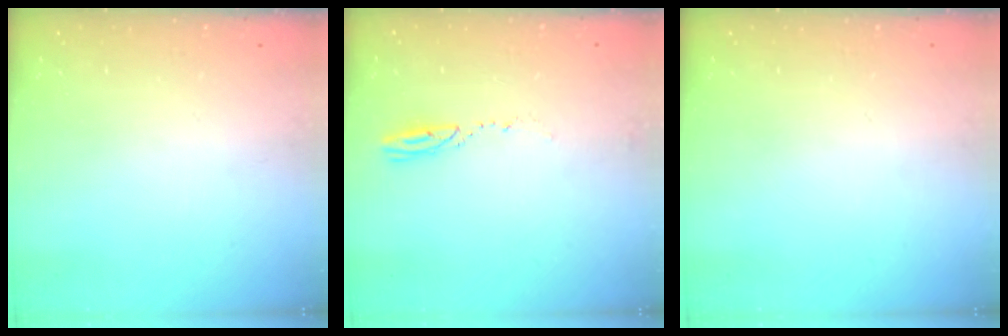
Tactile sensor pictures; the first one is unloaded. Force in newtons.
{"total": 2.9, "press": 2.9, "slide": 0.4}
{"total": 0.0}